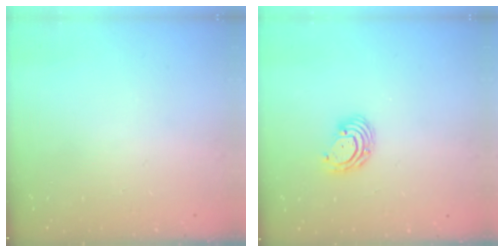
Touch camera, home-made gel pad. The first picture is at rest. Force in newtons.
{"total": 5.7, "press": 5.7, "slide": 0.9}